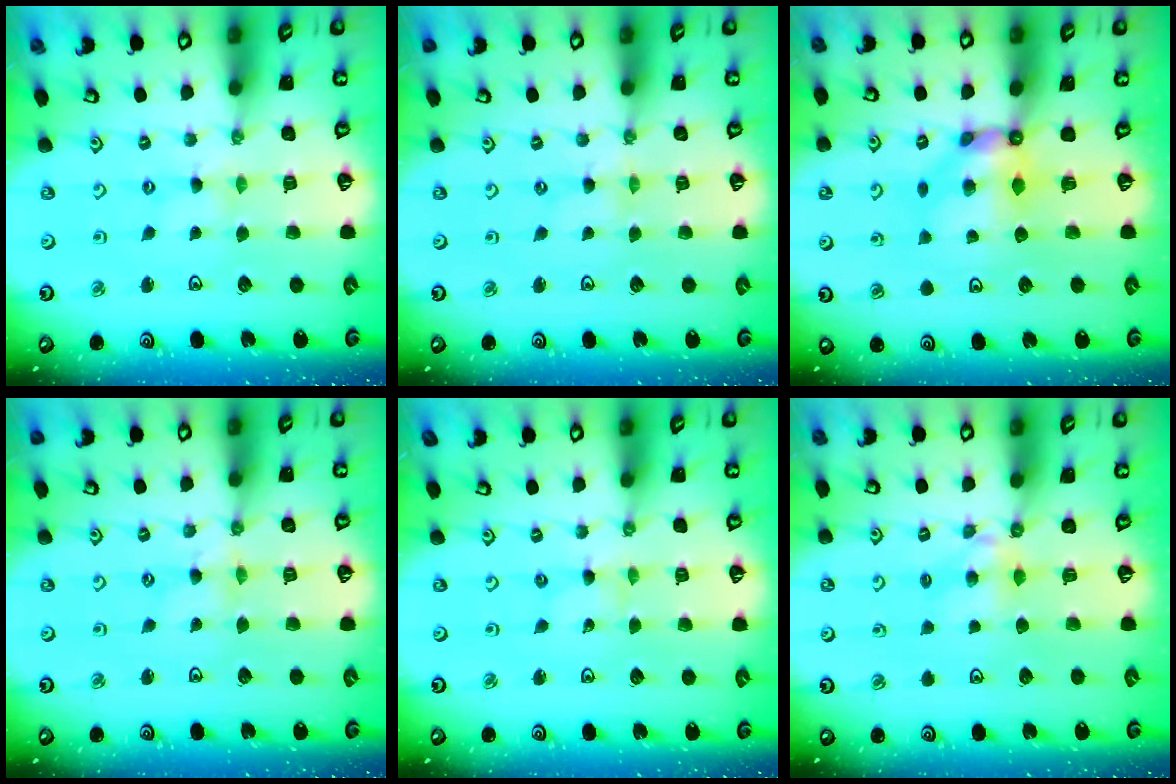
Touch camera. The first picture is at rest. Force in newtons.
{"total": 0.0}
{"total": 6.8, "press": 6.8, "slide": 0.4}
{"total": 0.0}
{"total": 0.0}
{"total": 4.9, "press": 4.8, "slide": 0.7}